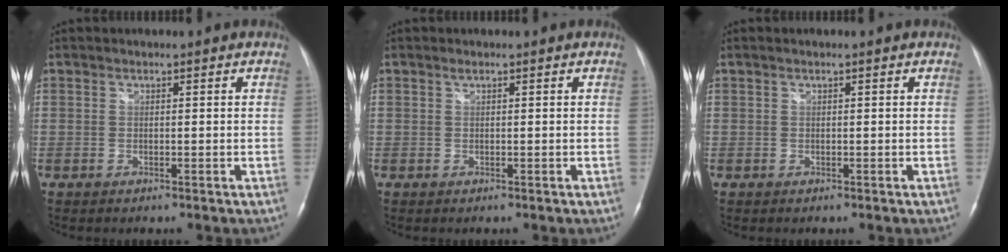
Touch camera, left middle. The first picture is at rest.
{"total": 0.0}
{"total": 0.7, "force": [0.3, 0.0, 0.6], "torque": [-0.016, 0.006, 0.004]}